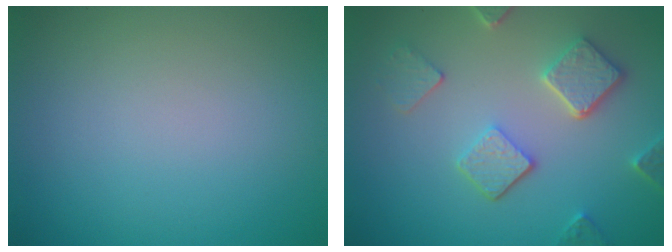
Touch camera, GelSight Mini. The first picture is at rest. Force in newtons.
{"total": 4.9, "press": 3.8, "slide": 3.2}